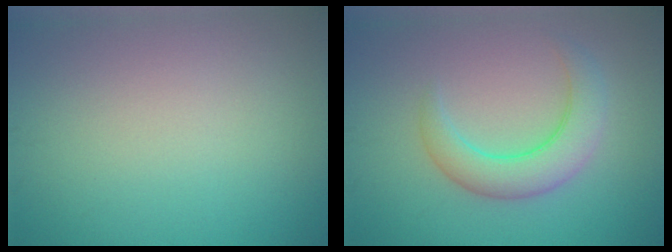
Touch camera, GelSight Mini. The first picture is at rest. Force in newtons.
{"total": 4.3, "press": 4.3, "slide": 0.3}